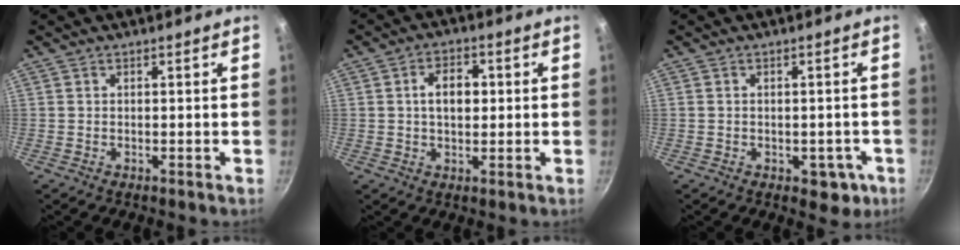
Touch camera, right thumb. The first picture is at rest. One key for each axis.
{"total": 6.3, "fx": 0.7, "fy": 4.1, "fz": 4.8, "tx": -0.062, "ty": 0.010, "tz": 0.007}
{"total": 5.0, "fx": -1.8, "fy": 3.3, "fz": 3.3, "tx": -0.015, "ty": 0.016, "tz": -0.009}